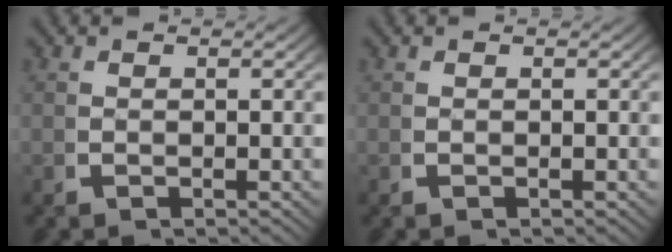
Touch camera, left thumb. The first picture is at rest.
{"total": 0.0}